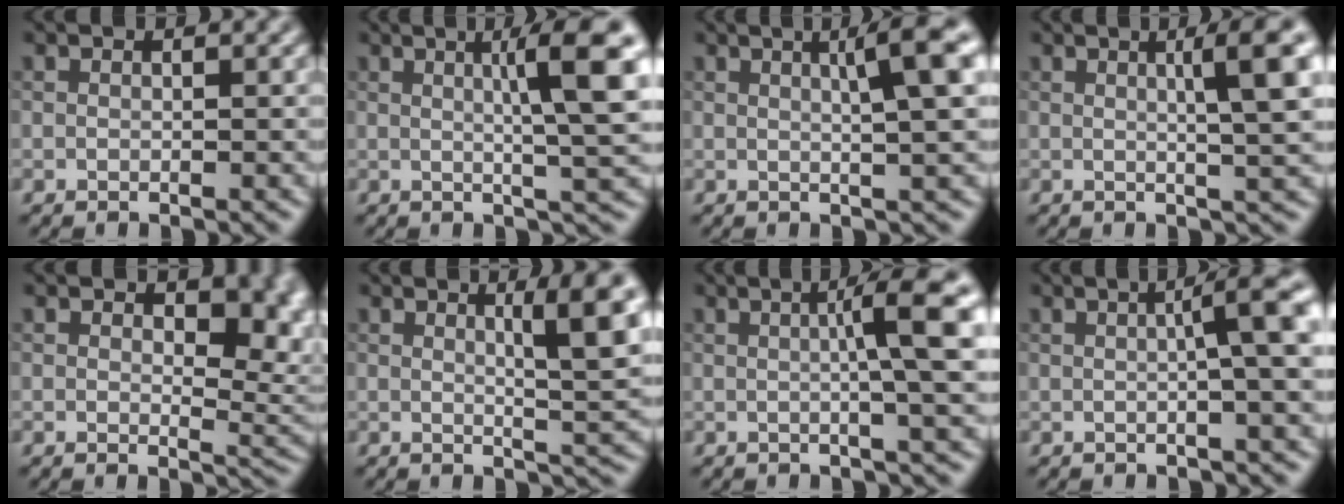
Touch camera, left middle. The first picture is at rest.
{"total": 7.3, "force": [1.7, 0.9, 7.0], "torque": [-0.092, 0.011, 0.027]}
{"total": 5.5, "force": [1.6, 0.8, 5.2], "torque": [-0.061, 0.014, 0.022]}
{"total": 5.7, "force": [1.4, 1.0, 5.4], "torque": [-0.066, 0.012, 0.021]}
{"total": 5.7, "force": [1.8, 3.1, 4.4], "torque": [-0.048, -0.010, 0.028]}
{"total": 5.5, "force": [1.8, 0.9, 5.1], "torque": [-0.067, -0.001, 0.028]}
{"total": 6.3, "force": [0.9, 0.8, 6.1], "torque": [-0.084, 0.017, 0.011]}
{"total": 5.7, "force": [0.7, 1.1, 5.5], "torque": [-0.068, 0.014, 0.008]}